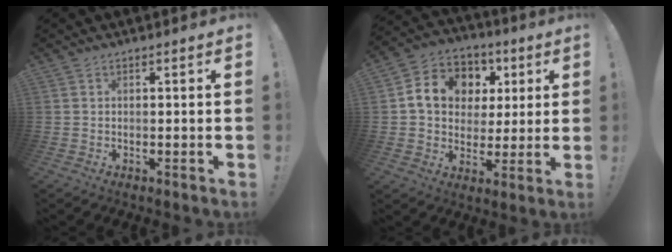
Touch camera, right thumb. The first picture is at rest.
{"total": 13.5, "force": [3.8, 11.2, 6.4], "torque": [-0.093, -0.009, 0.079]}